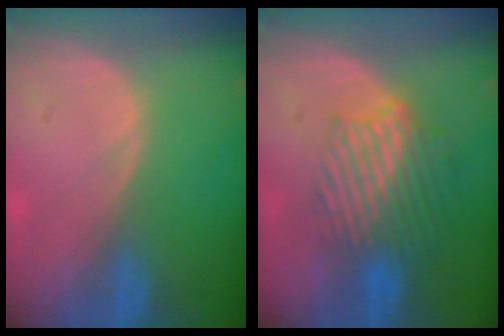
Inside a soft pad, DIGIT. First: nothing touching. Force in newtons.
{"total": 9.5, "press": 8.1, "slide": 4.8}